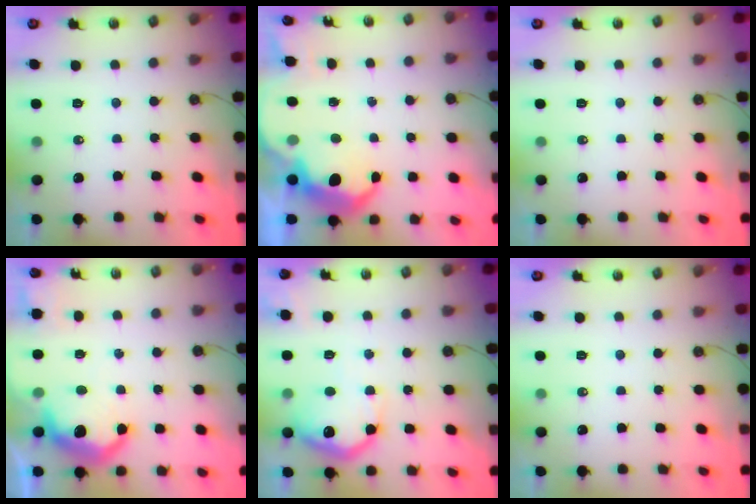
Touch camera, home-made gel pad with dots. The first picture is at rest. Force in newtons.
{"total": 8.2, "press": 8.1, "slide": 0.4}
{"total": 0.0}
{"total": 12.2, "press": 12.2, "slide": 1.1}
{"total": 16.2, "press": 16.2, "slide": 1.2}
{"total": 0.0}